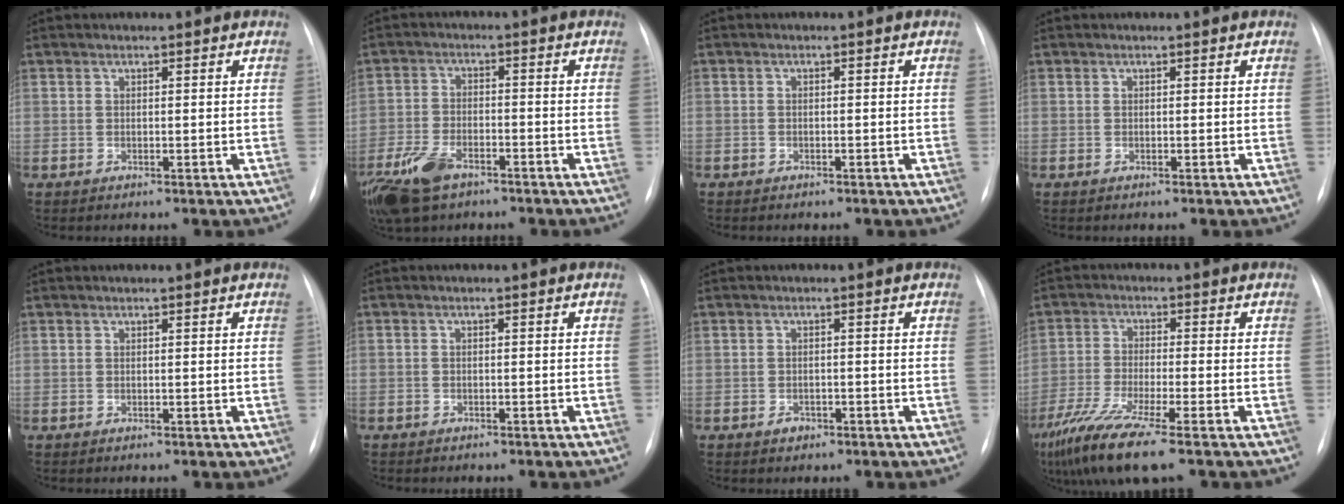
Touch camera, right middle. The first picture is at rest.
{"total": 10.1, "force": [-6.5, 4.8, 6.0], "torque": [-0.133, -0.010, -0.117]}
{"total": 1.0, "force": [-0.8, 0.6, 0.3], "torque": [-0.005, 0.001, -0.009]}
{"total": 0.0}
{"total": 0.0}
{"total": 1.7, "force": [-1.3, 1.0, 0.5], "torque": [-0.009, 0.002, -0.014]}
{"total": 1.7, "force": [-1.0, 1.2, 0.6], "torque": [-0.009, 0.003, -0.012]}
{"total": 10.4, "force": [-7.1, 0.1, 7.6], "torque": [-0.153, -0.032, -0.131]}